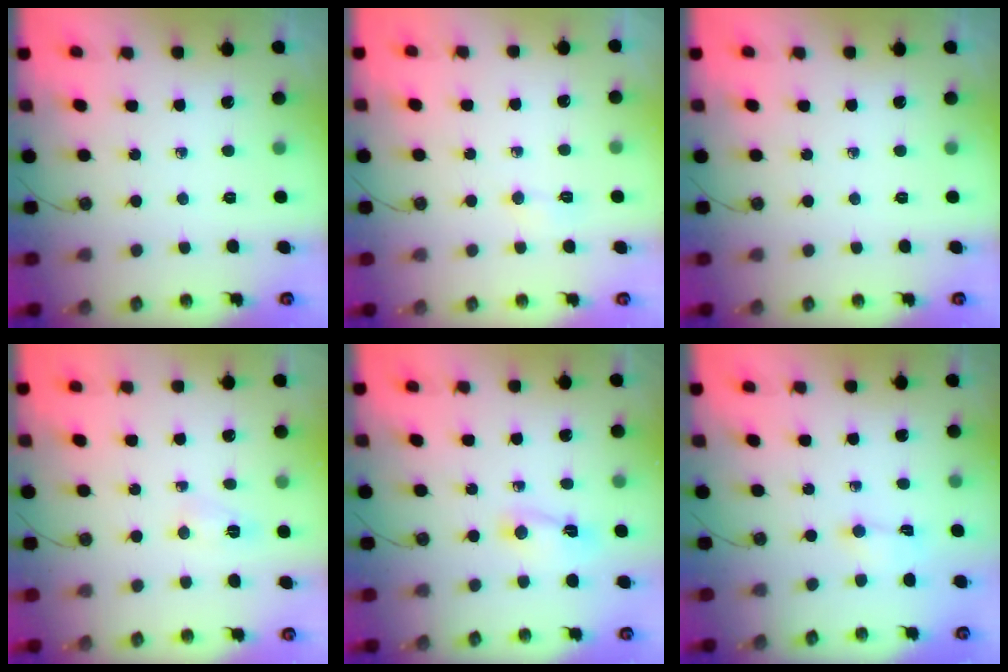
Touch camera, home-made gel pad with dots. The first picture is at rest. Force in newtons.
{"total": 2.9, "press": 2.9, "slide": 0.5}
{"total": 0.0}
{"total": 3.7, "press": 3.7, "slide": 0.6}
{"total": 2.5, "press": 2.5, "slide": 0.3}
{"total": 1.2, "press": 1.0, "slide": 0.6}